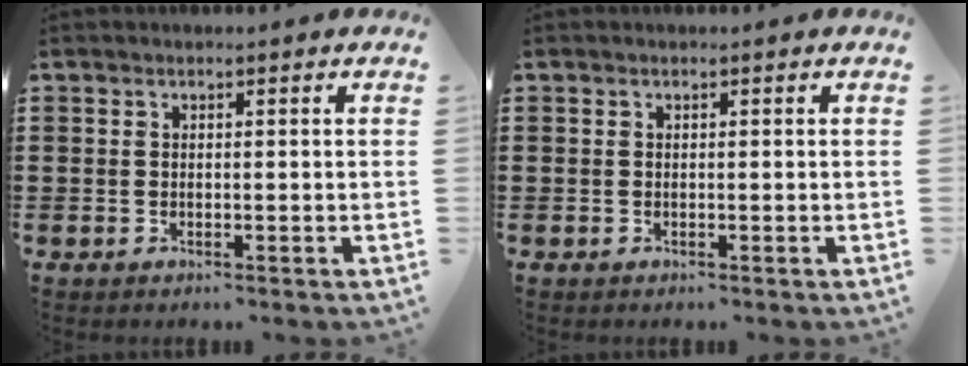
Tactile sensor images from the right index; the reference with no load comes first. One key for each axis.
{"total": 0.0}